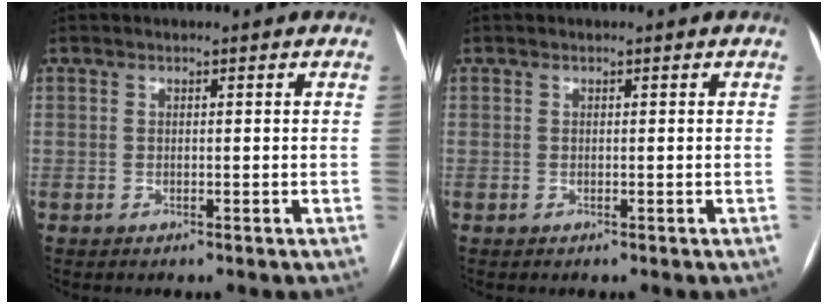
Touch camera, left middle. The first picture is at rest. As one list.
[{"total": 0.0}]